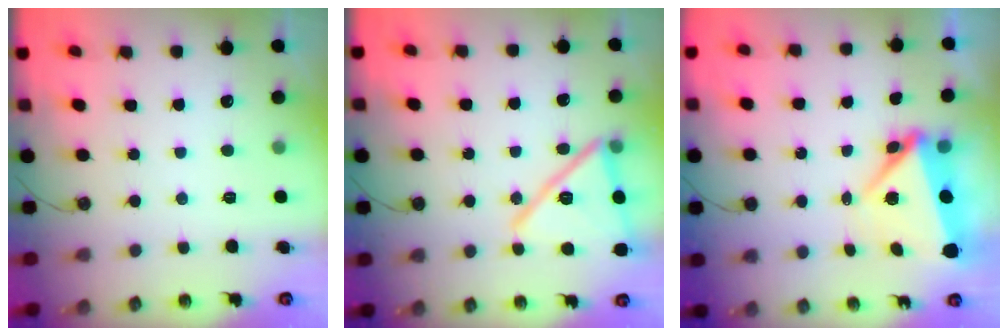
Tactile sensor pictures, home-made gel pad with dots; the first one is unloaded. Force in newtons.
{"total": 18.6, "press": 18.2, "slide": 4.0}
{"total": 6.2, "press": 5.9, "slide": 1.6}